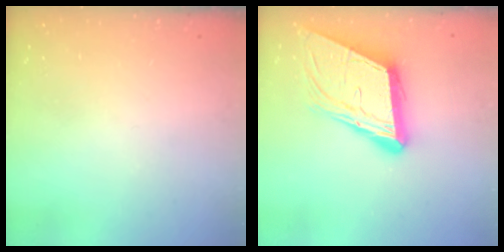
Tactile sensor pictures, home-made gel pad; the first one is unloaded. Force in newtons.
{"total": 15.9, "press": 15.4, "slide": 4.0}